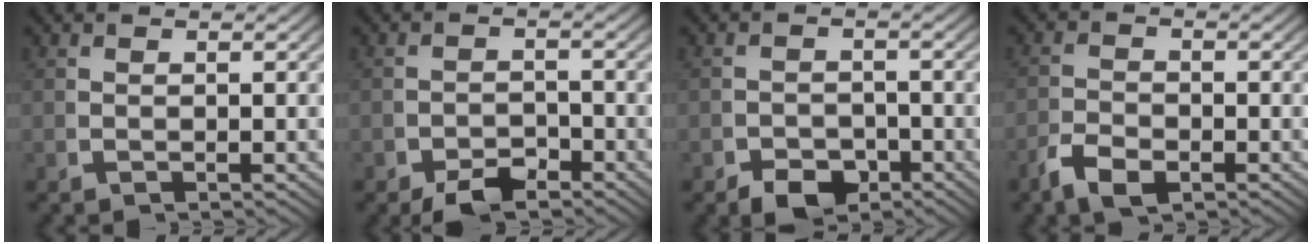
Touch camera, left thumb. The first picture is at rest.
{"total": 3.4, "force": [-2.7, 1.5, 1.5], "torque": [-0.017, -0.015, -0.043]}
{"total": 3.4, "force": [-2.4, 2.0, 1.4], "torque": [-0.014, -0.019, -0.039]}
{"total": 3.1, "force": [-1.9, 1.7, 1.8], "torque": [-0.040, -0.012, -0.034]}